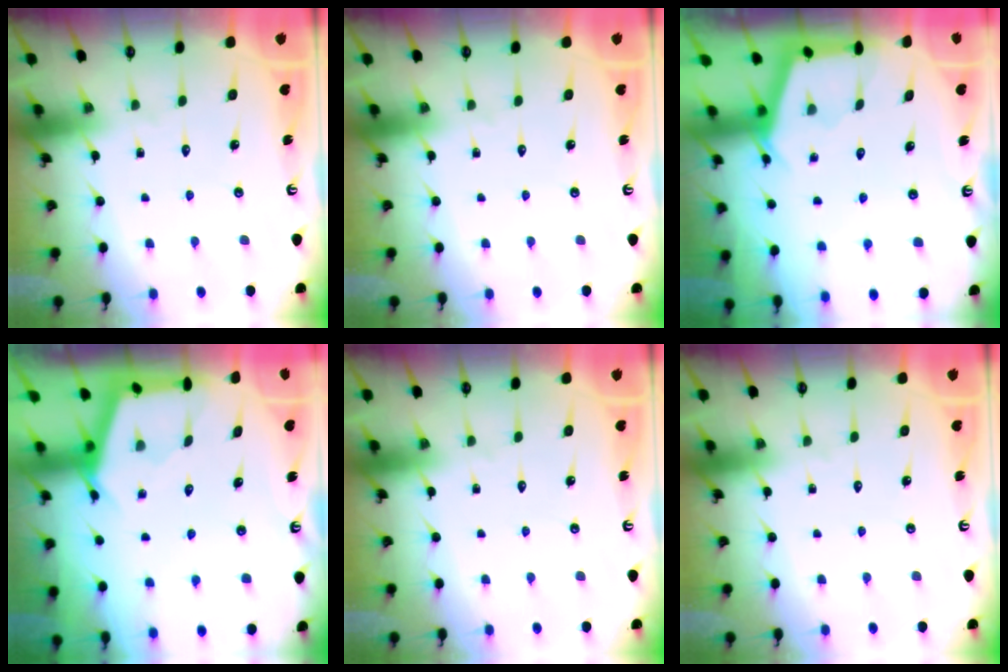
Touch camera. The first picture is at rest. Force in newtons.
{"total": 0.0}
{"total": 2.8, "press": 2.8, "slide": 0.3}
{"total": 3.0, "press": 2.9, "slide": 0.4}
{"total": 0.0}
{"total": 0.0}